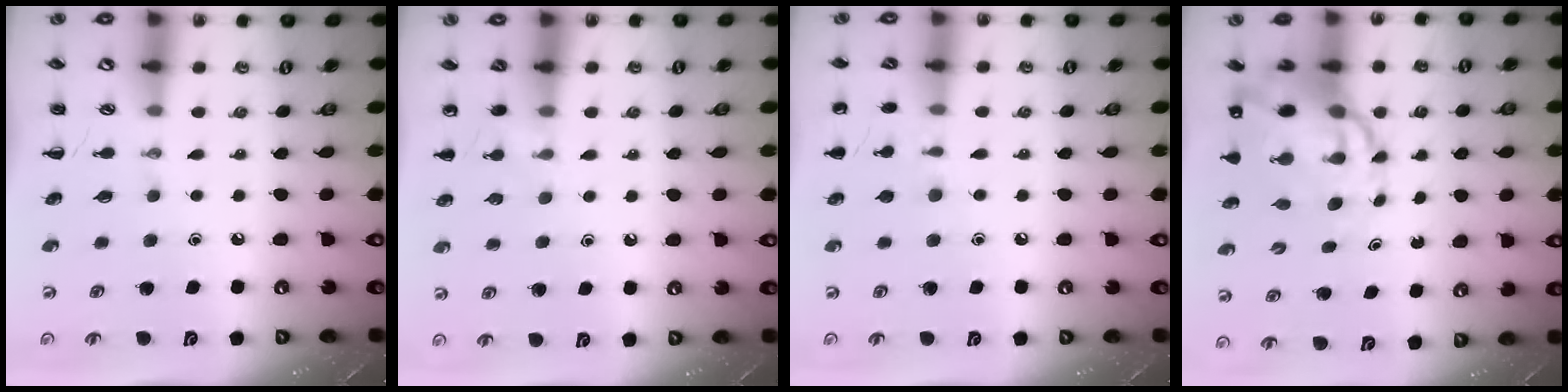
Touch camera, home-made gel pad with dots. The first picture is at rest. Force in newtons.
{"total": 5.9, "press": 5.6, "slide": 2.0}
{"total": 5.8, "press": 5.6, "slide": 1.5}
{"total": 11.8, "press": 11.3, "slide": 3.2}